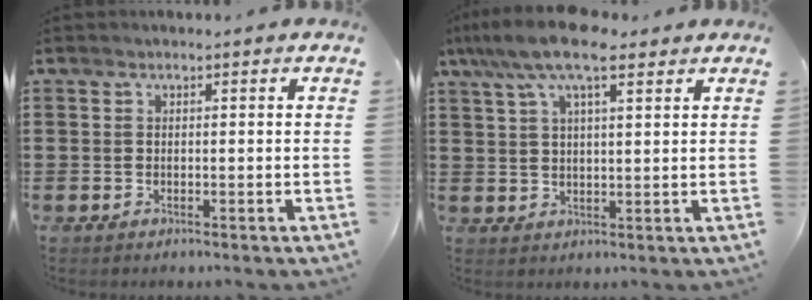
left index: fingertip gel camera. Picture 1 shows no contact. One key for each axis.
{"total": 10.0, "fx": 6.6, "fy": 3.2, "fz": 6.8, "tx": -0.146, "ty": 0.002, "tz": 0.120}